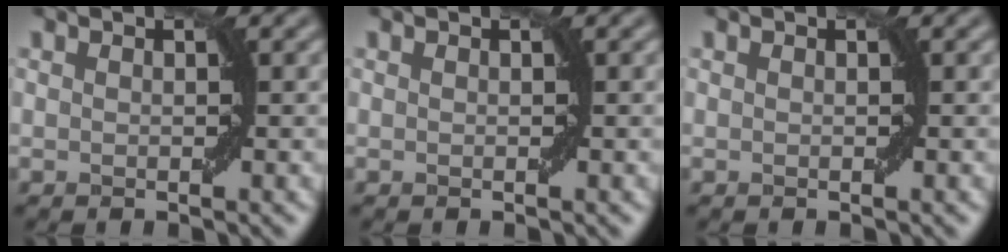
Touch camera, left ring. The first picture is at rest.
{"total": 0.0}
{"total": 0.0}